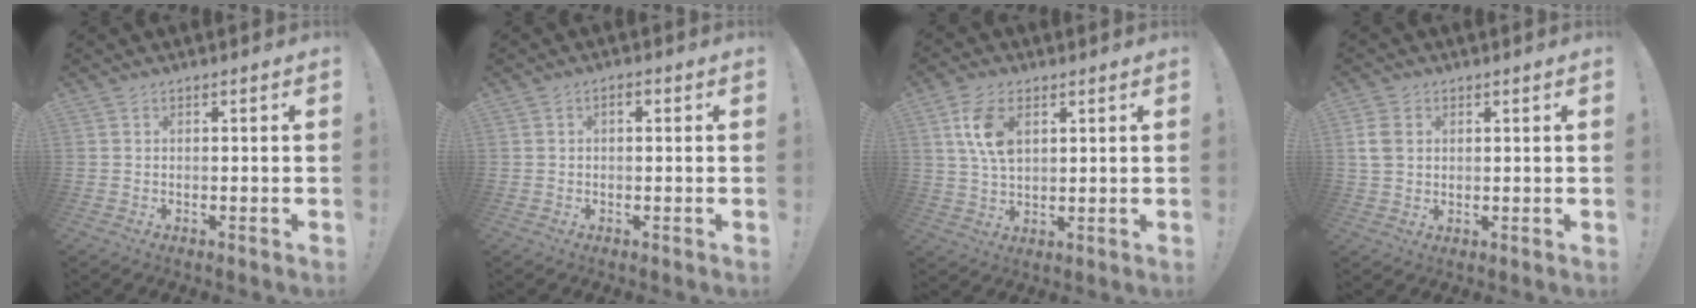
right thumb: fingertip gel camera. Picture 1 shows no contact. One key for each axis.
{"total": 1.3, "fx": -0.3, "fy": 0.8, "fz": 1.0, "tx": -0.015, "ty": 0.005, "tz": -0.007}
{"total": 9.5, "fx": 3.3, "fy": 5.6, "fz": 6.9, "tx": -0.136, "ty": 0.000, "tz": 0.062}
{"total": 6.2, "fx": 1.7, "fy": 4.6, "fz": 3.8, "tx": -0.078, "ty": 0.002, "tz": 0.033}